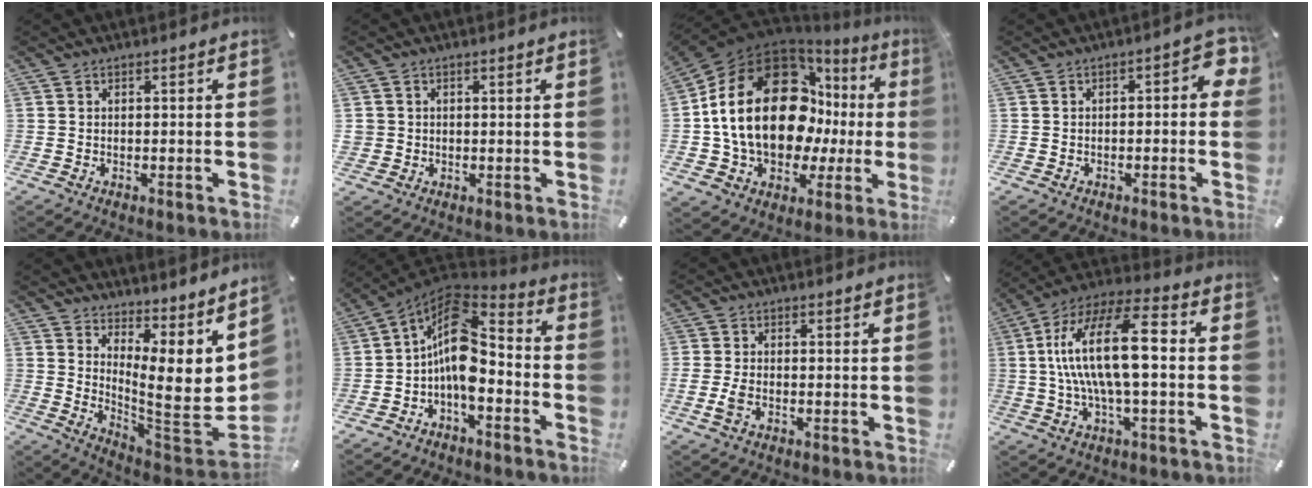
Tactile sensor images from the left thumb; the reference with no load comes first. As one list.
[{"total": 2.2, "force": [0.6, 2.1, 0.0], "torque": [-0.002, 0.004, 0.011]}, {"total": 25.7, "force": [3.9, 17.6, 18.2], "torque": [-0.354, -0.030, 0.085]}, {"total": 5.0, "force": [-0.8, 2.4, 4.3], "torque": [-0.060, 0.008, -0.017]}, {"total": 14.8, "force": [4.6, 5.5, 12.9], "torque": [-0.165, -0.086, 0.084]}, {"total": 13.7, "force": [-1.7, 8.2, 10.8], "torque": [-0.218, -0.007, -0.029]}, {"total": 2.7, "force": [-0.6, 1.5, 2.2], "torque": [-0.045, 0.001, -0.011]}, {"total": 19.1, "force": [0.8, 6.9, 17.8], "torque": [-0.362, 0.004, 0.005]}]